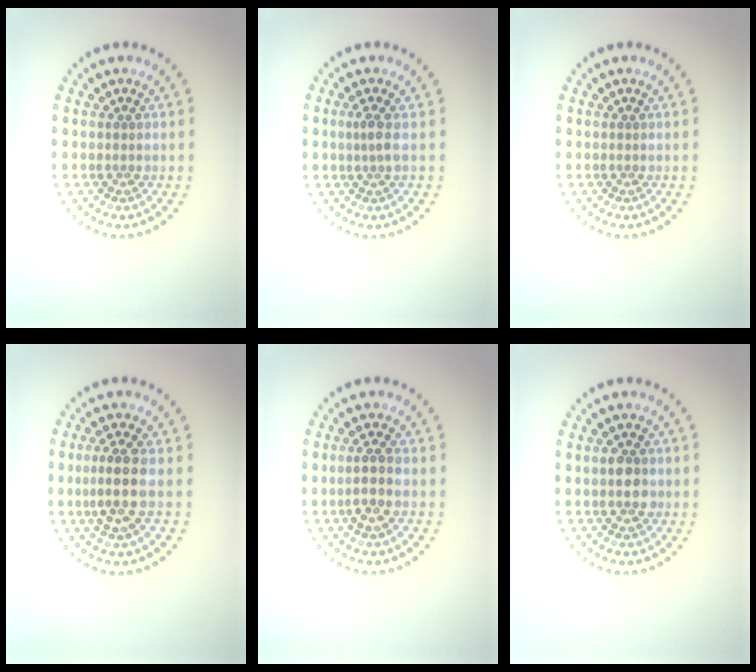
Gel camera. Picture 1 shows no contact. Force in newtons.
{"total": 1.3, "press": 1.0, "slide": 0.8}
{"total": 0.0}
{"total": 3.3, "press": 3.0, "slide": 1.5}
{"total": 2.1, "press": 1.9, "slide": 0.8}
{"total": 2.5, "press": 2.5, "slide": 0.1}